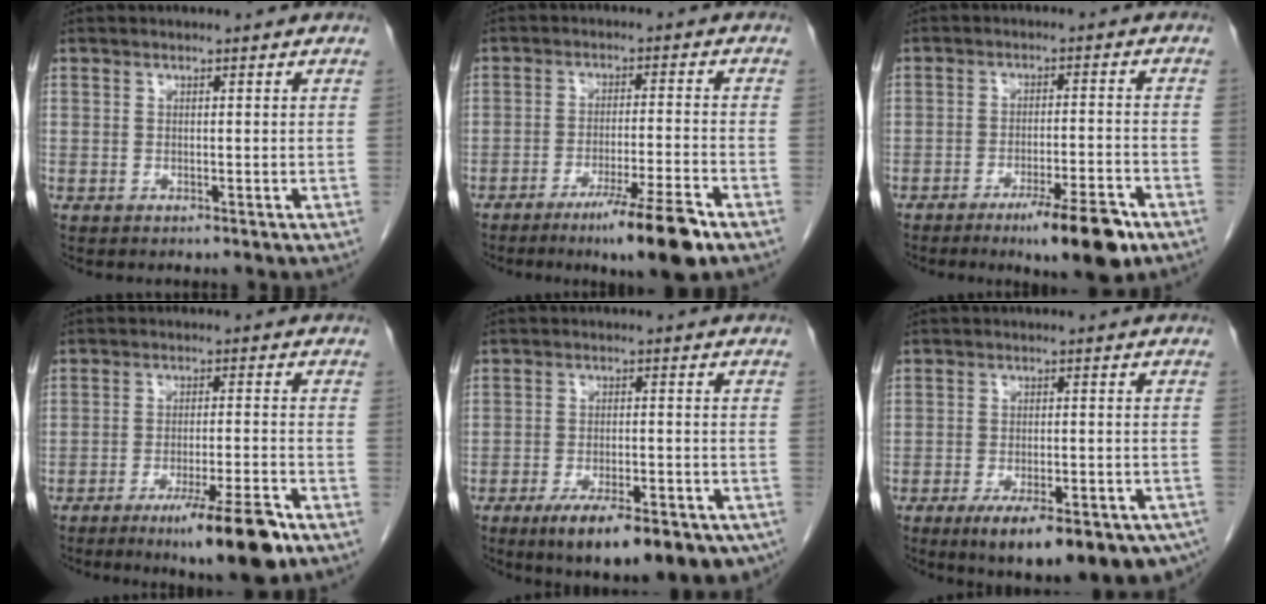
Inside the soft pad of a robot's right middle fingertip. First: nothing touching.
{"total": 9.4, "force": [-6.2, -0.5, 7.1], "torque": [-0.111, -0.025, -0.103]}
{"total": 8.9, "force": [-5.7, 0.9, 6.8], "torque": [-0.100, -0.012, -0.085]}
{"total": 10.2, "force": [-6.6, 0.4, 7.7], "torque": [-0.116, -0.021, -0.102]}
{"total": 16.3, "force": [-11.4, 5.2, 10.4], "torque": [-0.104, -0.001, -0.158]}
{"total": 17.4, "force": [-12.3, 5.5, 11.1], "torque": [-0.105, 0.000, -0.158]}